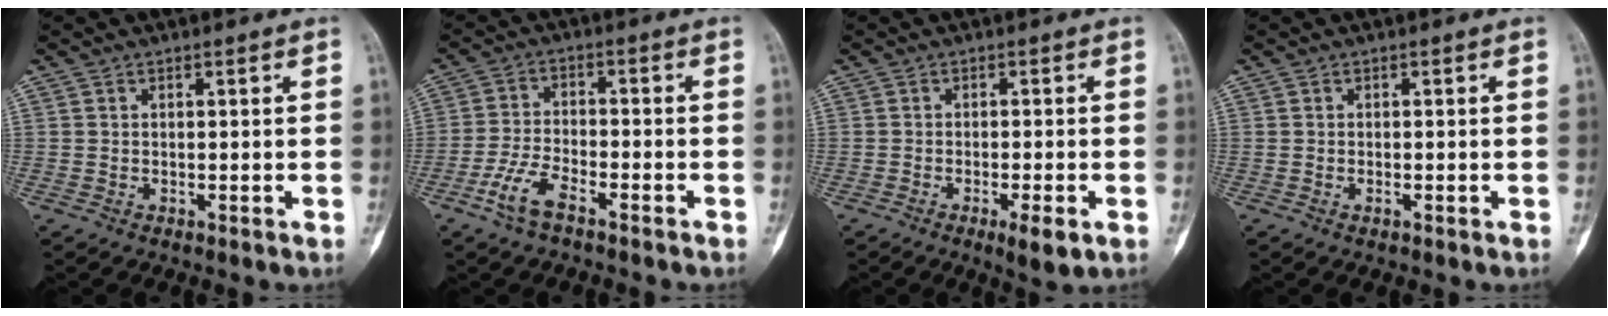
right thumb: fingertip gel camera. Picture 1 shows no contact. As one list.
[{"total": 6.3, "force": [-4.0, 2.2, 4.4], "torque": [-0.096, 0.023, -0.078]}, {"total": 4.5, "force": [-2.0, 0.8, 3.9], "torque": [-0.060, -0.004, -0.030]}, {"total": 0.5, "force": [-0.2, 0.2, 0.4], "torque": [-0.006, 0.002, -0.002]}]